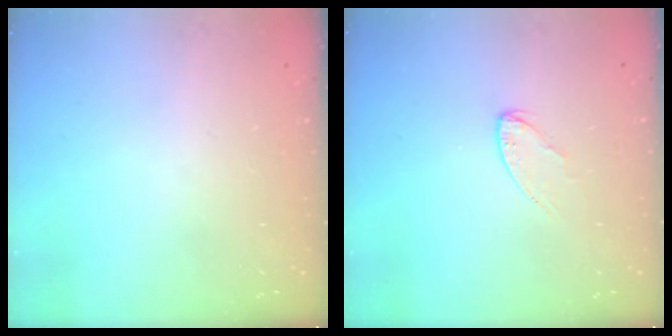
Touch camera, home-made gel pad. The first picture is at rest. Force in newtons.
{"total": 4.0, "press": 3.9, "slide": 0.4}